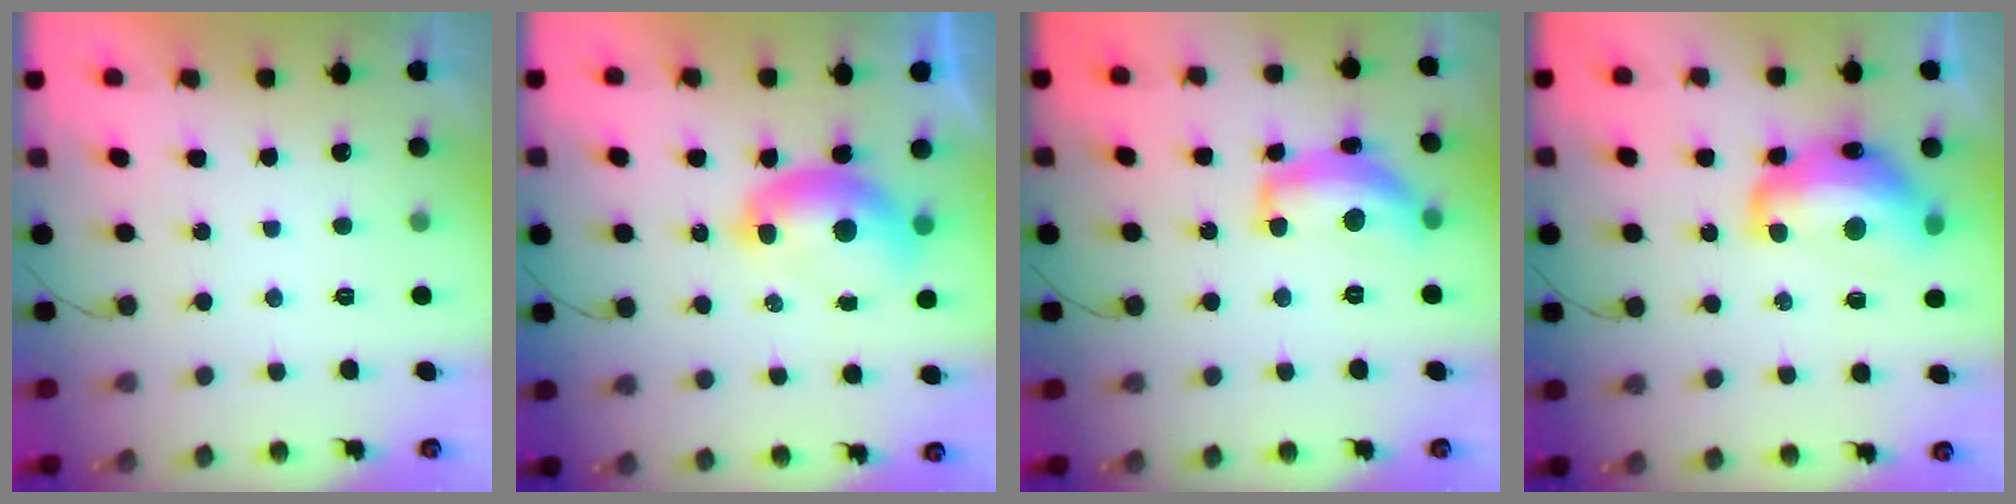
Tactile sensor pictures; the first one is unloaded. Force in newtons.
{"total": 9.2, "press": 9.2, "slide": 1.0}
{"total": 14.5, "press": 14.4, "slide": 1.1}
{"total": 15.8, "press": 15.8, "slide": 1.2}